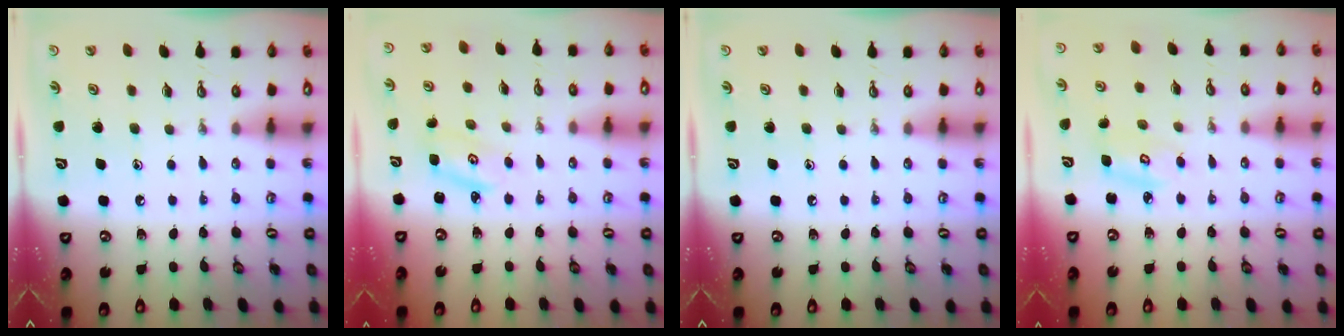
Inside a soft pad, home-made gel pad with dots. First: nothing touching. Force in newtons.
{"total": 2.2, "press": 2.2, "slide": 0.2}
{"total": 0.0}
{"total": 3.4, "press": 3.4, "slide": 0.4}